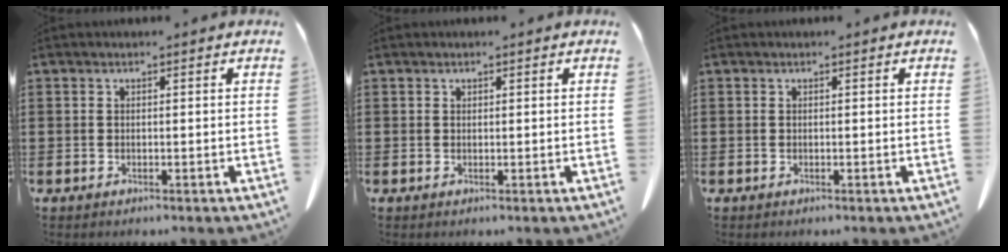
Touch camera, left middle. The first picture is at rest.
{"total": 0.0}
{"total": 0.0}